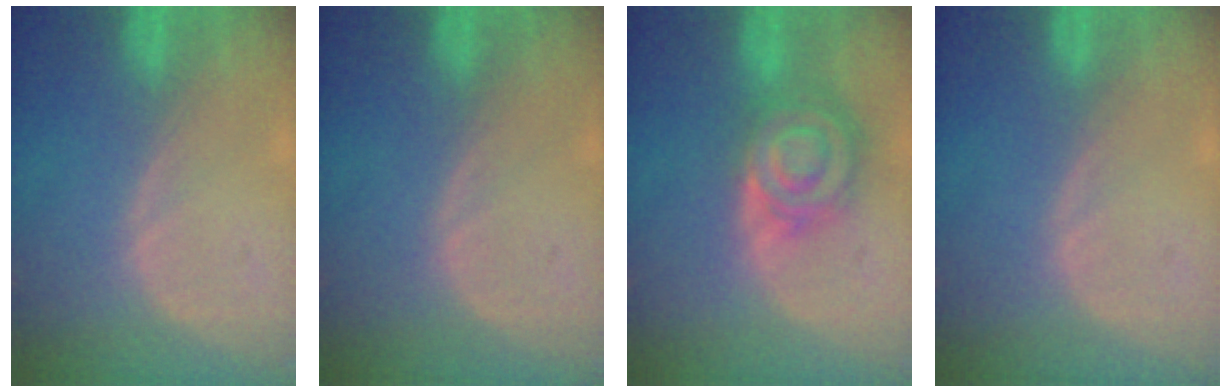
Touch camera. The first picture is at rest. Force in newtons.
{"total": 0.0}
{"total": 8.4, "press": 7.2, "slide": 4.3}
{"total": 0.0}